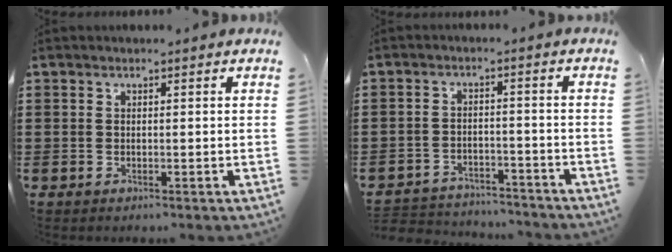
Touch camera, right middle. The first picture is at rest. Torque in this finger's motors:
{"motor_torque": [0.08, 0.01, 0.03, -0.01]}